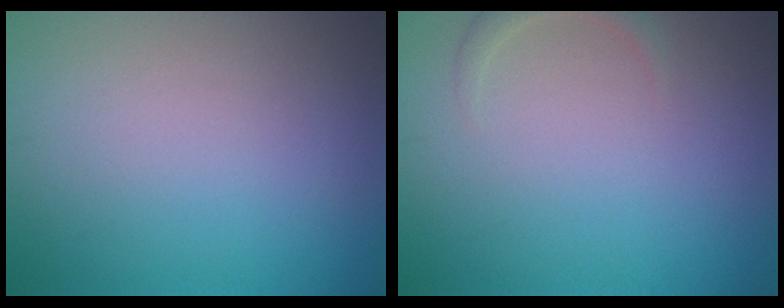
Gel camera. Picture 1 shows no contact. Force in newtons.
{"total": 1.2, "press": 1.2, "slide": 0.2}